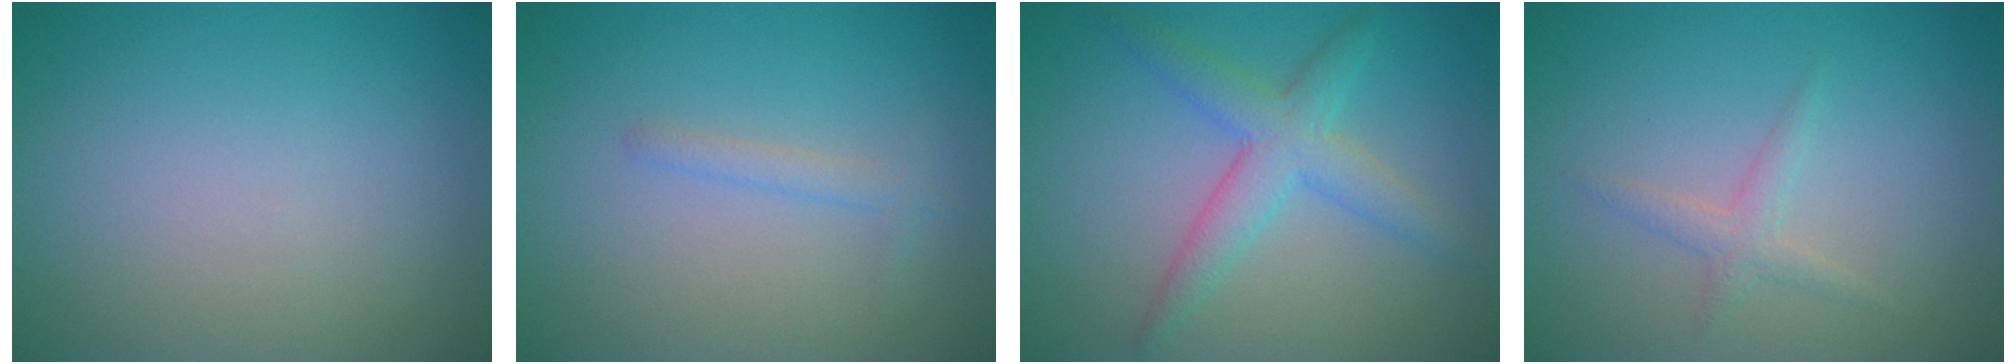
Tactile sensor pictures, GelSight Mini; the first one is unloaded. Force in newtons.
{"total": 1.2, "press": 1.2, "slide": 0.0}
{"total": 3.9, "press": 3.9, "slide": 0.2}
{"total": 1.5, "press": 1.5, "slide": 0.0}